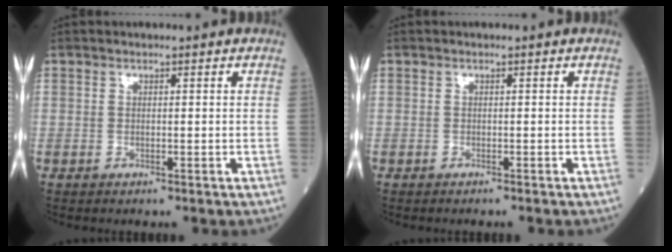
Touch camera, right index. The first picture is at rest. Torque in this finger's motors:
{"motor_torque": [0.00, -0.07, 0.05, 0.01]}